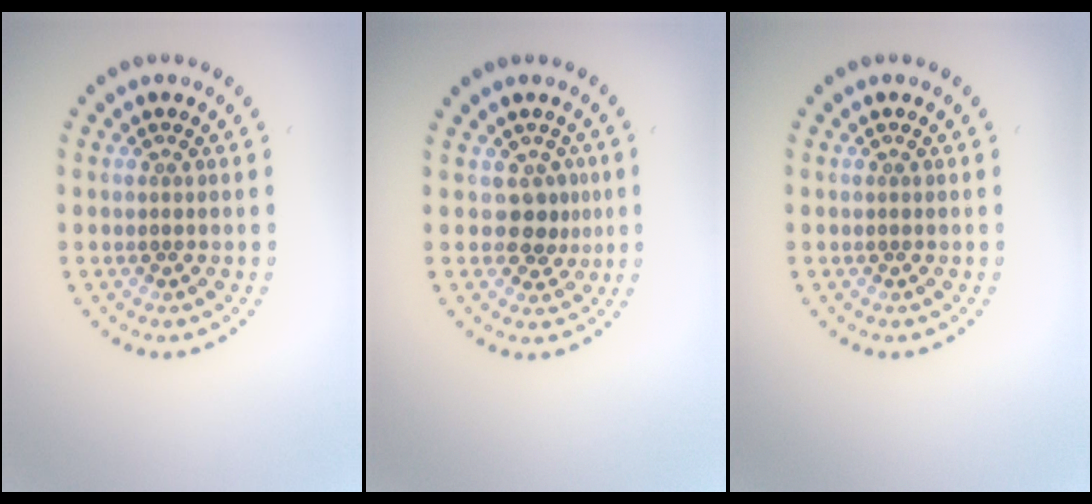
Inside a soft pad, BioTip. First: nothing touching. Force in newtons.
{"total": 2.3, "press": 1.7, "slide": 1.6}
{"total": 0.0}